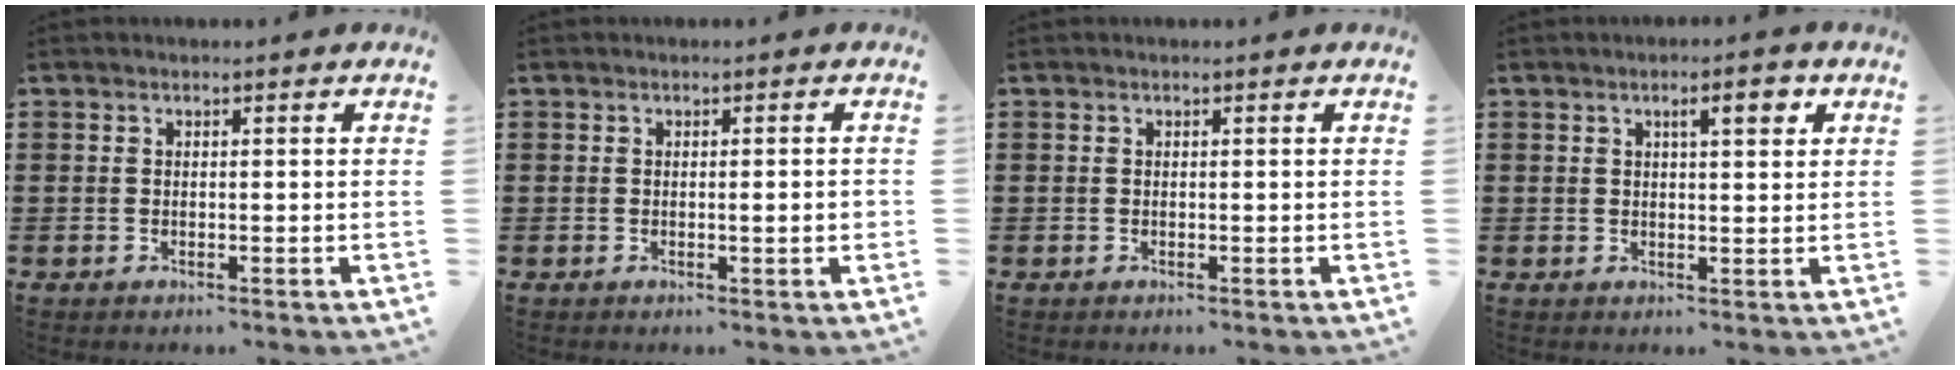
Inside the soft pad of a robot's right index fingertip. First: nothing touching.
{"total": 1.8, "force": [-0.2, 0.1, 1.8], "torque": [-0.029, -0.004, -0.004]}
{"total": 0.0}
{"total": 3.8, "force": [1.5, 0.8, 3.4], "torque": [-0.054, 0.002, 0.019]}